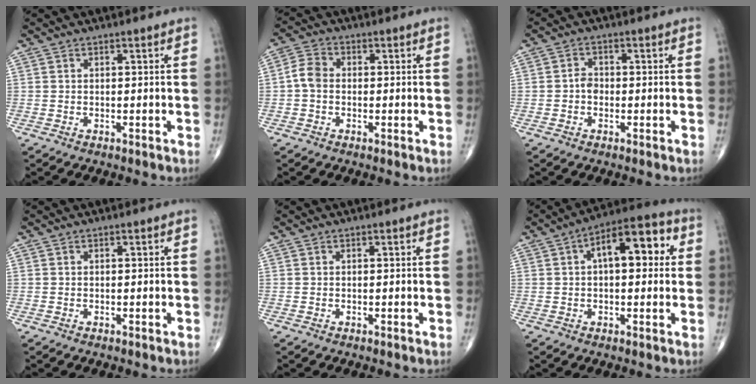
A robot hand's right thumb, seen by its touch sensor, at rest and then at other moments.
{"total": 4.1, "force": [-0.5, 3.1, 2.7], "torque": [-0.050, 0.012, -0.018]}
{"total": 2.1, "force": [-0.6, 1.6, 1.2], "torque": [-0.009, 0.006, -0.016]}
{"total": 0.0}
{"total": 0.0}
{"total": 12.4, "force": [2.7, 5.9, 10.5], "torque": [-0.132, 0.028, 0.032]}